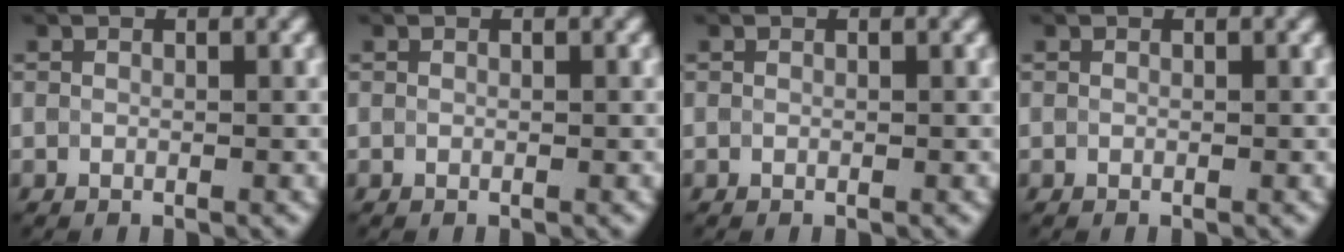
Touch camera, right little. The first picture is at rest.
{"total": 0.0}
{"total": 0.0}
{"total": 0.0}